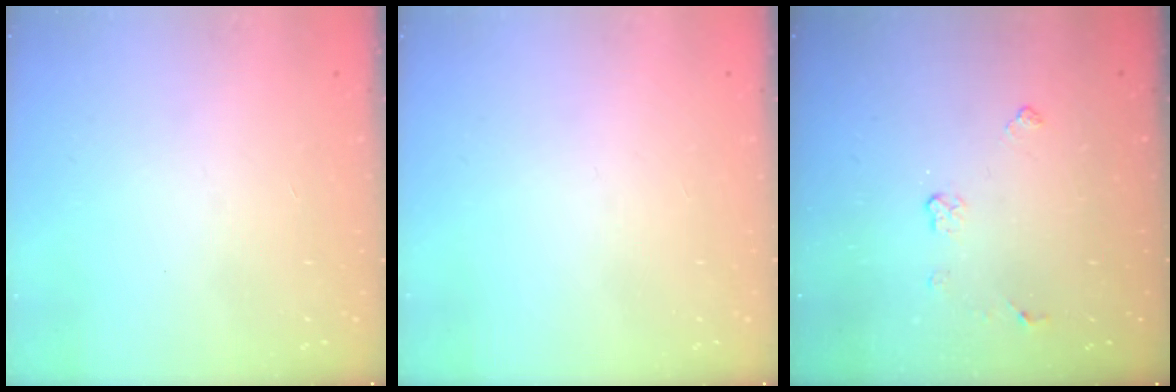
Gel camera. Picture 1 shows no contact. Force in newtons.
{"total": 0.0}
{"total": 4.5, "press": 4.4, "slide": 0.6}